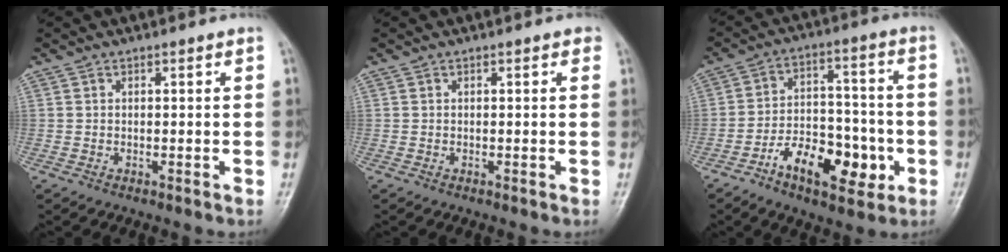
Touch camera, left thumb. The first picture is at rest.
{"total": 0.6, "force": [0.3, 0.3, 0.4], "torque": [0.001, 0.001, -0.002]}
{"total": 13.9, "force": [-5.7, 7.5, 10.2], "torque": [-0.135, 0.039, -0.092]}